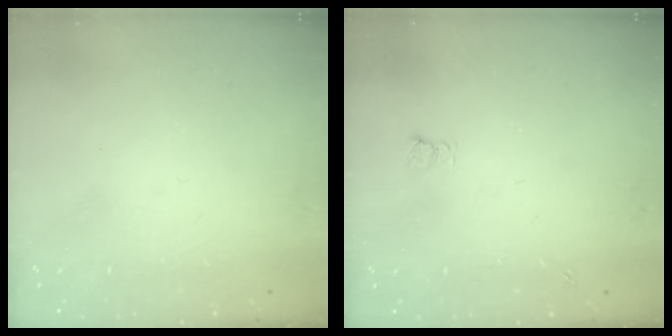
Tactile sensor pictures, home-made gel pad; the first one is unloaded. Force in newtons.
{"total": 2.9, "press": 2.9, "slide": 0.5}